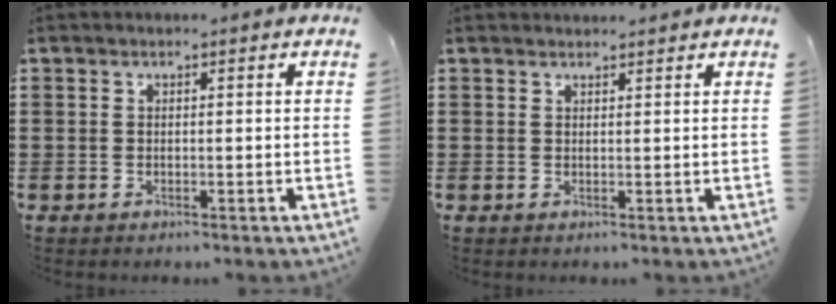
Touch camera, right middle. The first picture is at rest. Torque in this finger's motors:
{"motor_torque": [0.00, 0.00, 0.03, -0.01]}